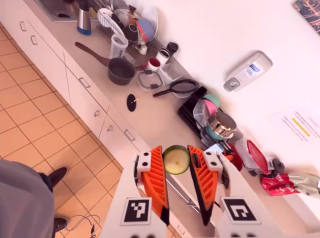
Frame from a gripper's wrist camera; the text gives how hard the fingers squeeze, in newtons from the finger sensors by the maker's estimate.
{"total": 9.6, "left": 9.2, "right": 10.0}